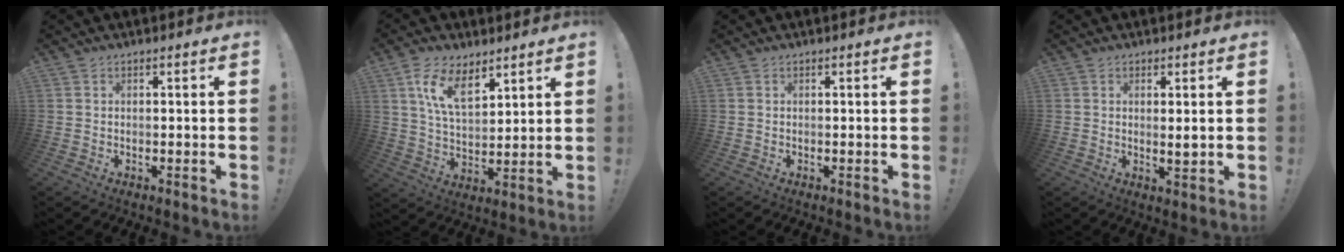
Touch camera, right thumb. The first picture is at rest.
{"total": 12.3, "force": [7.3, 6.1, 7.8], "torque": [-0.136, -0.028, 0.138]}
{"total": 0.0}
{"total": 3.0, "force": [0.7, 0.5, 2.8], "torque": [-0.032, -0.015, 0.008]}